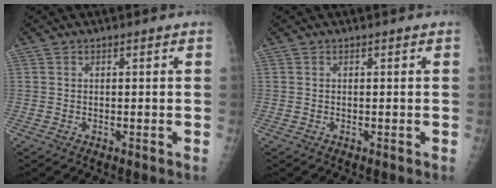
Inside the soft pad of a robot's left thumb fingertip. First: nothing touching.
{"total": 0.0}